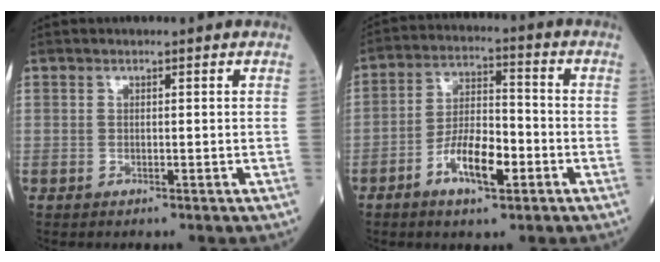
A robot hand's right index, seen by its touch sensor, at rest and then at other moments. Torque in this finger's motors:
{"motor_torque": [0.32, -0.17, 0.20, 0.09]}